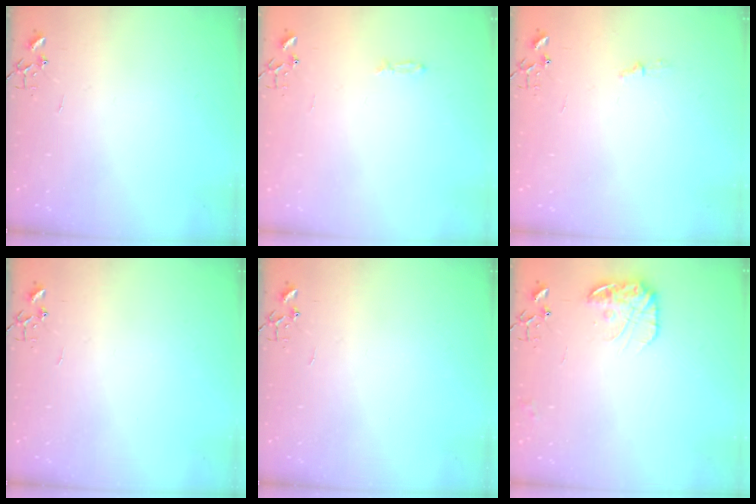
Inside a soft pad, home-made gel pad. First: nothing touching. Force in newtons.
{"total": 3.5, "press": 3.5, "slide": 0.4}
{"total": 3.8, "press": 3.8, "slide": 0.4}
{"total": 0.0}
{"total": 0.0}
{"total": 14.2, "press": 14.2, "slide": 0.7}